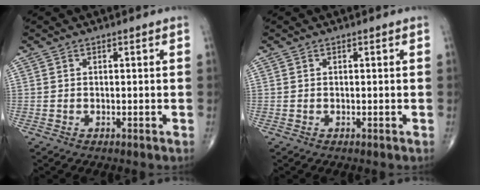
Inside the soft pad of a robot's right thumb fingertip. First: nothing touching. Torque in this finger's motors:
{"motor_torque": [0.00, 0.00, 0.00, 0.00, 0.00]}